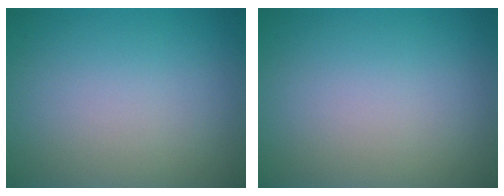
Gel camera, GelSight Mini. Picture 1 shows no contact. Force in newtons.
{"total": 0.0}